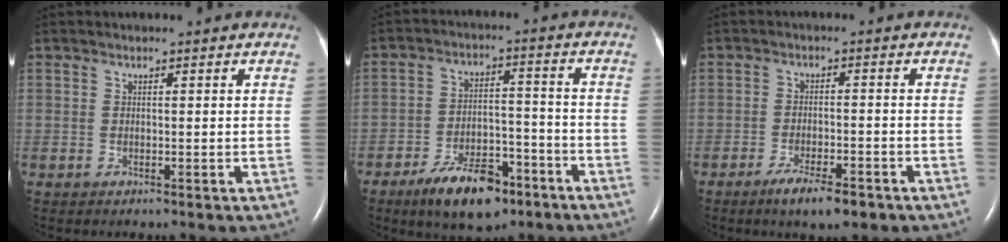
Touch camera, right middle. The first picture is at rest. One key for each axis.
{"total": 11.0, "fx": -7.3, "fy": 4.6, "fz": 6.9, "tx": -0.117, "ty": 0.002, "tz": -0.119}
{"total": 5.8, "fx": -3.9, "fy": 1.3, "fz": 4.0, "tx": -0.072, "ty": -0.007, "tz": -0.060}